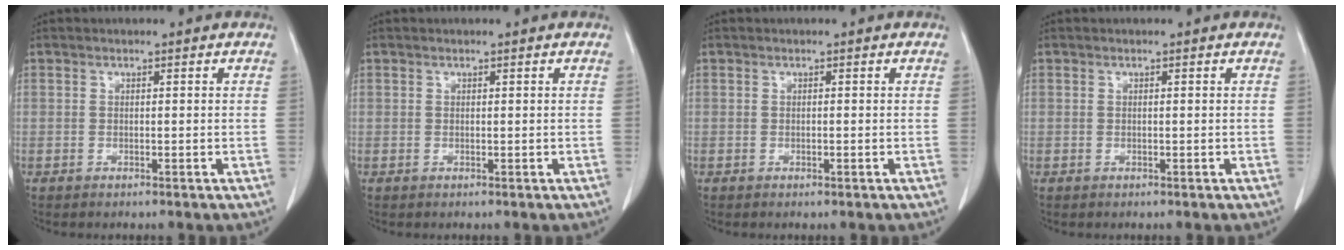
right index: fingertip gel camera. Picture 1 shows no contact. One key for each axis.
{"total": 0.0}
{"total": 0.0}
{"total": 0.0}